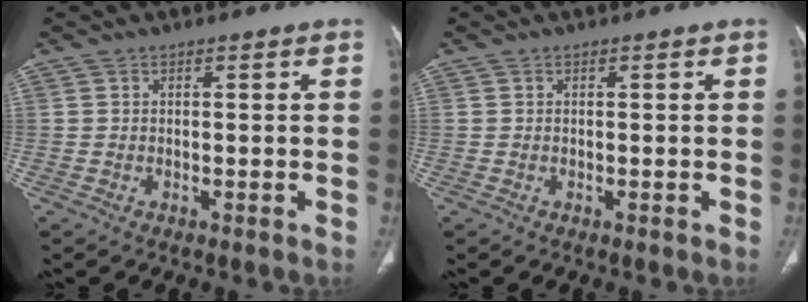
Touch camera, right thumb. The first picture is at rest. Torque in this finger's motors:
{"motor_torque": [-0.01, 0.00, -0.09, -0.07, 0.03]}